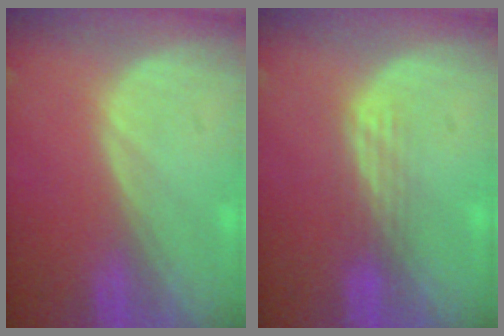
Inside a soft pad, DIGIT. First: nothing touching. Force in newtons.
{"total": 3.0, "press": 2.6, "slide": 1.4}